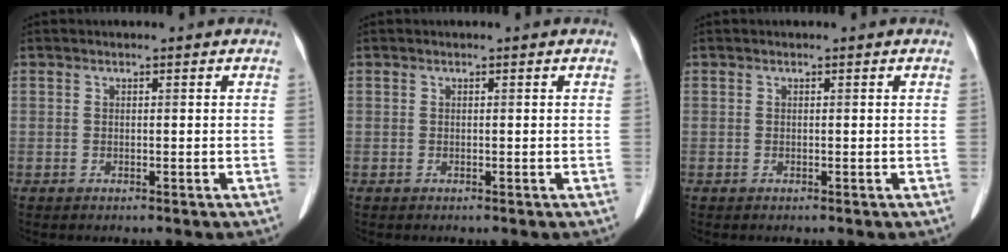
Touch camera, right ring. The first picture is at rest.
{"total": 0.0}
{"total": 0.0}